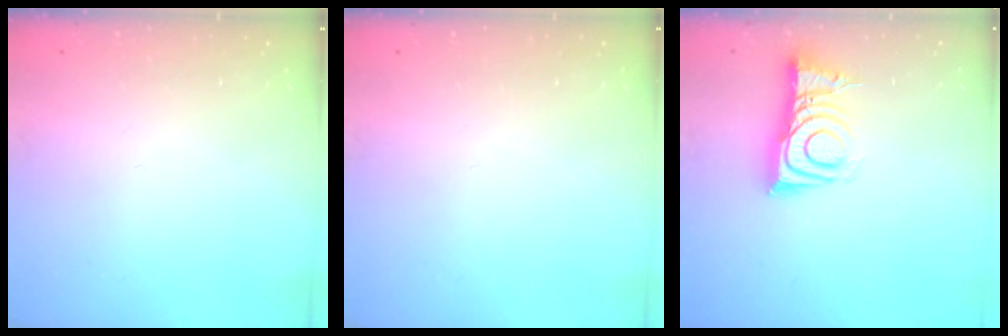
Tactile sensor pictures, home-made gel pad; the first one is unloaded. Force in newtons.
{"total": 0.0}
{"total": 8.3, "press": 8.3, "slide": 0.7}